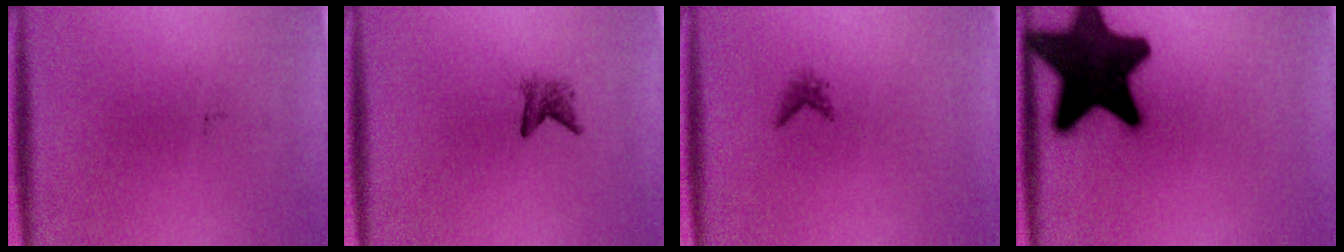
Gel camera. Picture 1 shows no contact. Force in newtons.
{"total": 1.8}
{"total": 0.9}
{"total": 17.6}